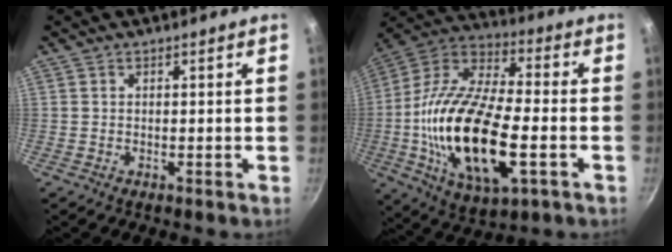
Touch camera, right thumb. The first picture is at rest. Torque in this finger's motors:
{"motor_torque": [-0.15, 2.14, 2.36, -0.41, 0.35]}